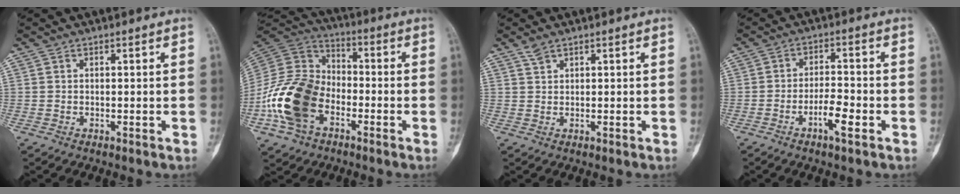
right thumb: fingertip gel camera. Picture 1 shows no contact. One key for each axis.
{"total": 17.9, "fx": -6.1, "fy": 12.2, "fz": 11.5, "tx": -0.220, "ty": 0.047, "tz": -0.122}
{"total": 1.6, "fx": 1.3, "fy": 0.6, "fz": 0.8, "tx": -0.015, "ty": 0.004, "tz": 0.027}
{"total": 5.7, "fx": -2.6, "fy": 1.6, "fz": 4.8, "tx": -0.085, "ty": 0.017, "tz": -0.047}